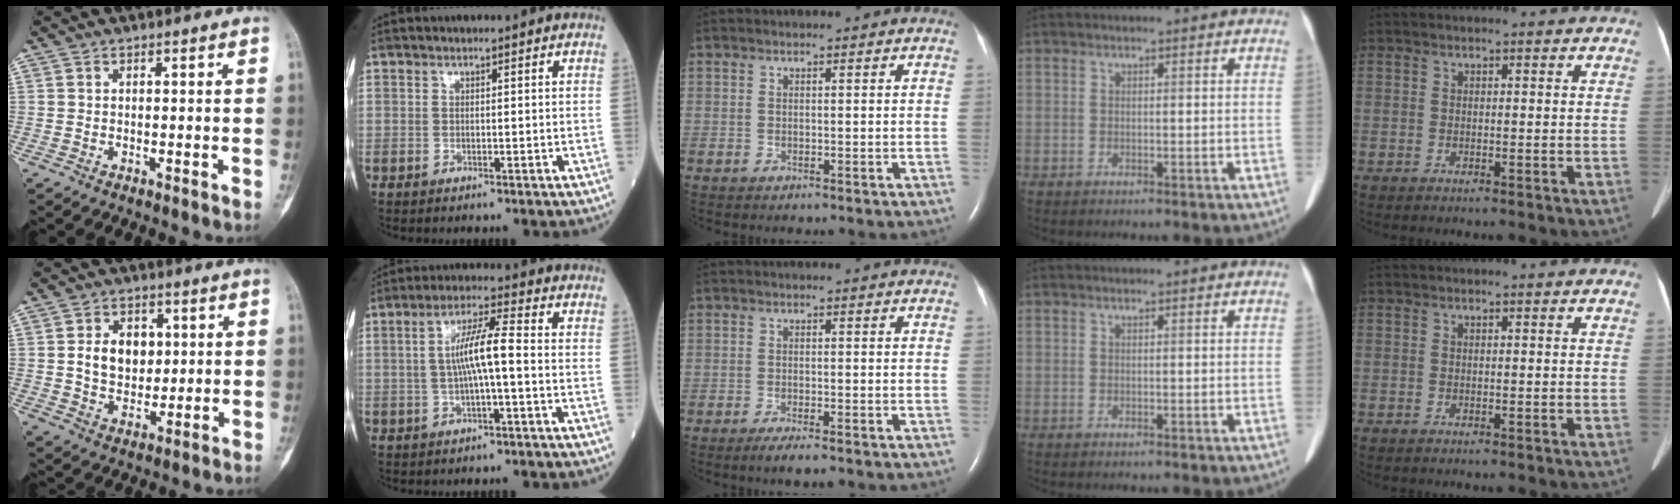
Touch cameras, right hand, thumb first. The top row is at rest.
{"thumb": {"total": 8.7, "force": [1.4, 6.4, 5.7], "torque": [-0.060, -0.006, 0.027]}, "index": {"total": 6.9, "force": [-0.3, 0.4, 6.9], "torque": [-0.129, 0.014, -0.008]}, "middle": {"total": 3.0, "force": [-2.2, 0.3, 2.0], "torque": [-0.034, -0.007, -0.036]}}